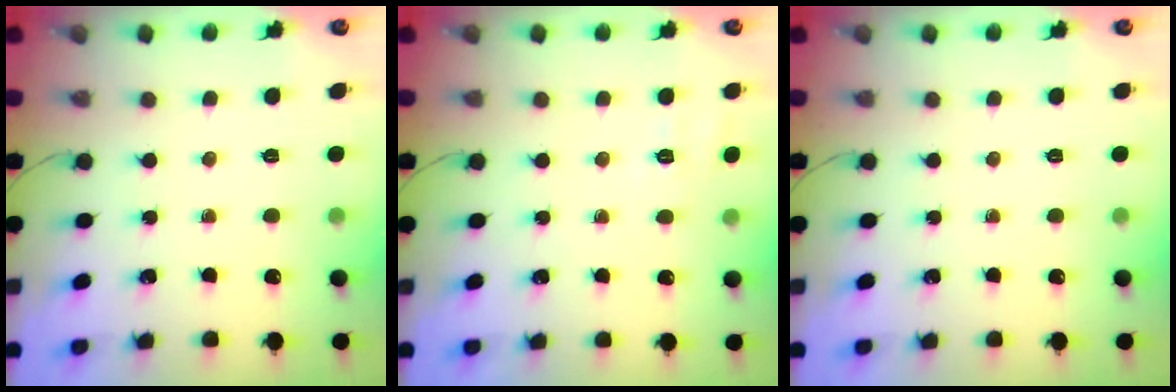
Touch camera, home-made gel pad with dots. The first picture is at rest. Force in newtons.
{"total": 2.7, "press": 1.6, "slide": 2.1}
{"total": 0.0}